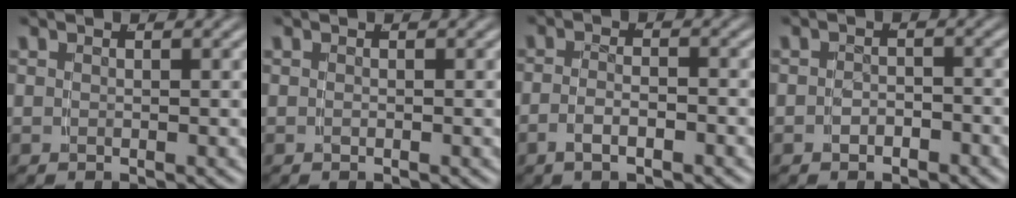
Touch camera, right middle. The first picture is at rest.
{"total": 0.0}
{"total": 2.3, "force": [-1.7, 0.5, 1.5], "torque": [-0.027, -0.002, -0.028]}
{"total": 1.5, "force": [-1.3, 0.8, 0.2], "torque": [-0.001, -0.001, -0.023]}